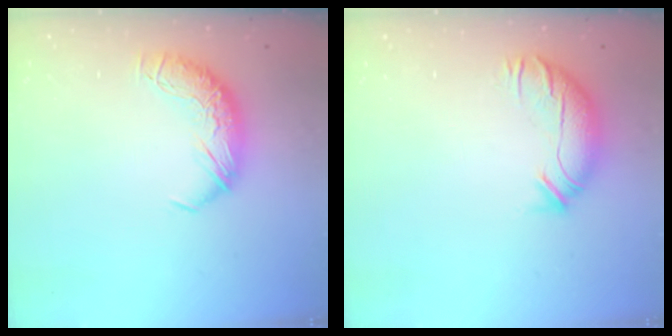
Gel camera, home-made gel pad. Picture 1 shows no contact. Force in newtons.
{"total": 2.7, "press": 2.1, "slide": 1.7}